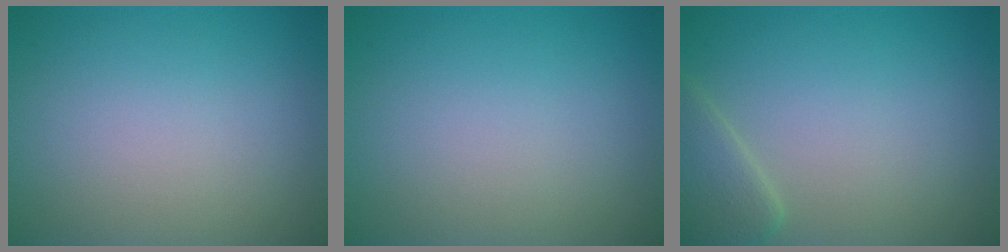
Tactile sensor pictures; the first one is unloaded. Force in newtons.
{"total": 0.0}
{"total": 2.6, "press": 2.6, "slide": 0.2}